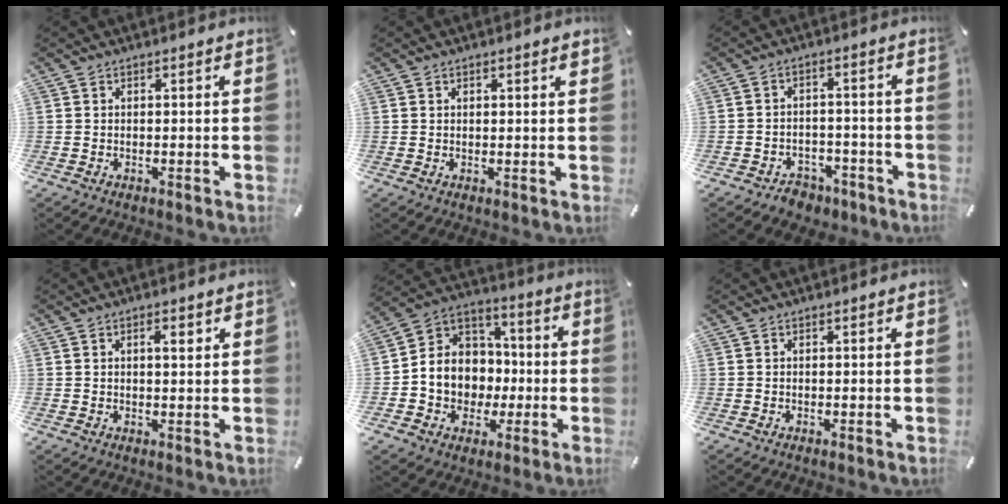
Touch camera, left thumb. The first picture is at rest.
{"total": 1.0, "force": [0.5, 0.2, 0.8], "torque": [-0.015, 0.001, 0.009]}
{"total": 4.9, "force": [-3.3, 3.3, 1.3], "torque": [-0.022, 0.018, -0.059]}
{"total": 2.5, "force": [1.1, 0.9, 2.1], "torque": [-0.027, -0.002, 0.013]}
{"total": 11.1, "force": [-2.1, 10.5, 2.8], "torque": [-0.079, -0.001, -0.032]}
{"total": 0.0}